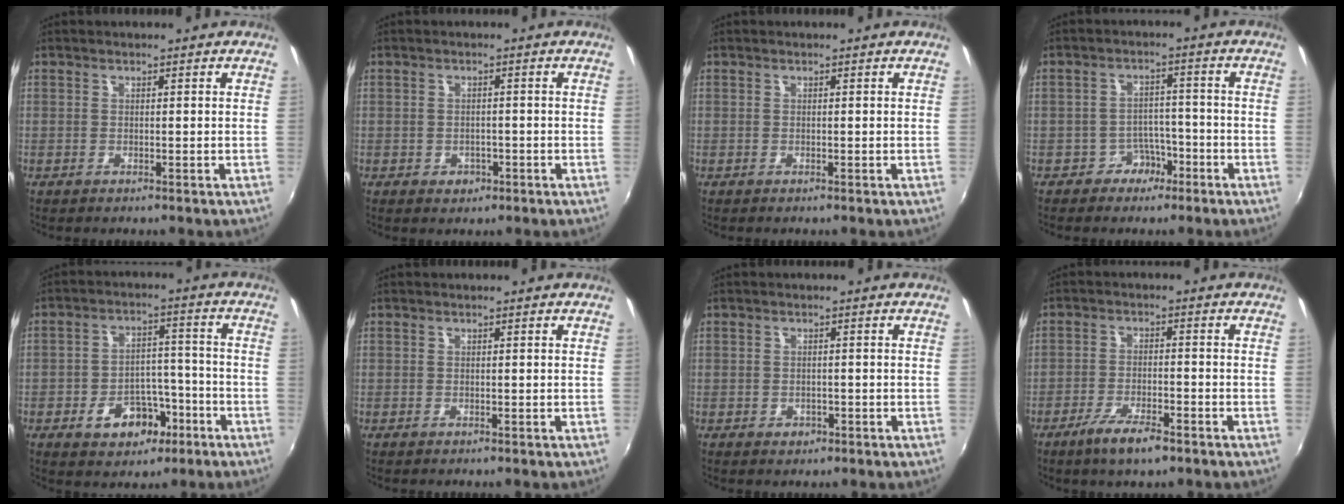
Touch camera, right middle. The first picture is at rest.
{"total": 2.5, "force": [-1.0, 2.1, 0.8], "torque": [-0.017, -0.001, -0.013]}
{"total": 0.0}
{"total": 4.3, "force": [-2.9, 3.2, 0.8], "torque": [-0.015, 0.016, -0.043]}
{"total": 9.0, "force": [-4.9, 5.8, 4.7], "torque": [-0.094, 0.025, -0.064]}
{"total": 0.0}
{"total": 1.8, "force": [-0.9, 1.5, 0.6], "torque": [-0.010, -0.003, -0.012]}
{"total": 6.7, "force": [-4.6, 1.7, 4.6], "torque": [-0.108, -0.011, -0.083]}